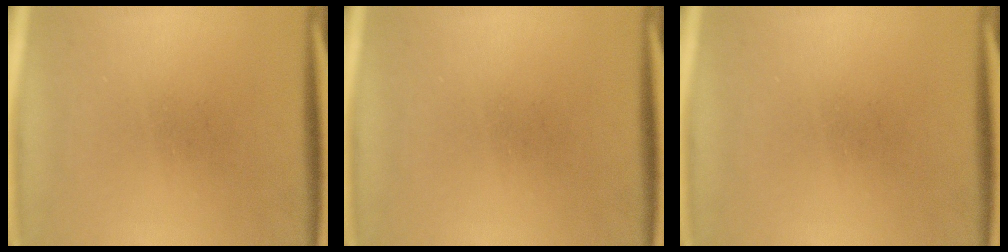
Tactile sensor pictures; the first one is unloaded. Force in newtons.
{"total": 0.0}
{"total": 0.0}